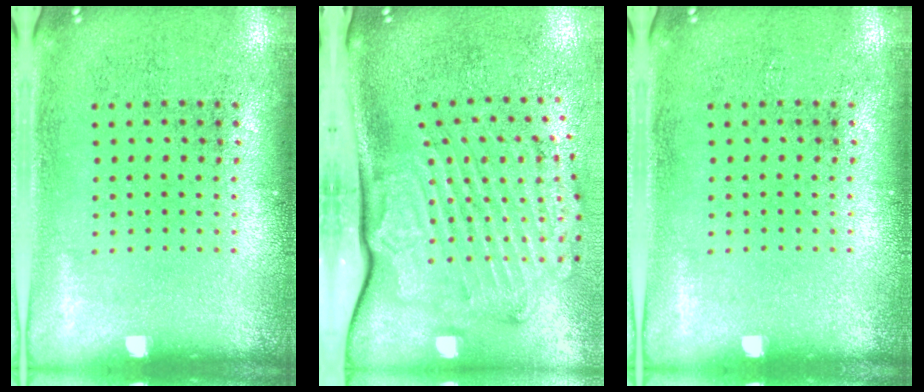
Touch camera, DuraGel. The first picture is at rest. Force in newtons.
{"total": 2.8, "press": 2.3, "slide": 1.7}
{"total": 0.0}